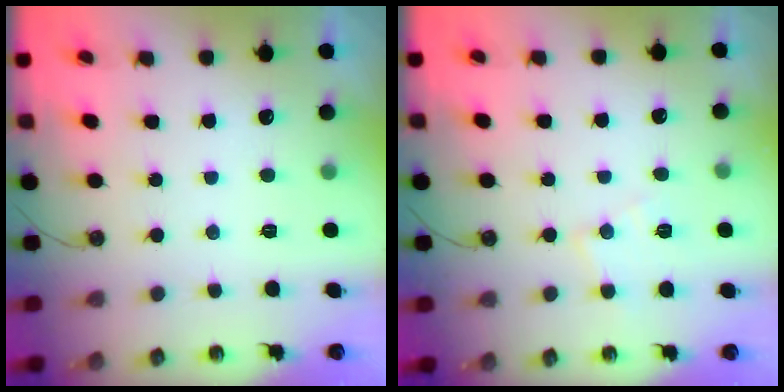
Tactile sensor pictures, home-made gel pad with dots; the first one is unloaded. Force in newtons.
{"total": 8.9, "press": 8.9, "slide": 0.6}